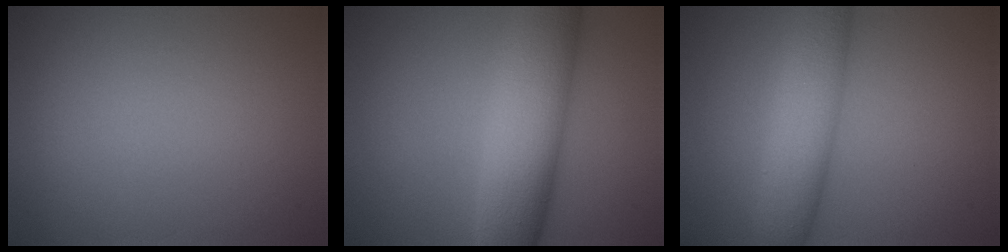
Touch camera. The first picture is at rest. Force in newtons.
{"total": 9.4, "press": 9.4, "slide": 0.3}
{"total": 6.3, "press": 6.3, "slide": 0.2}